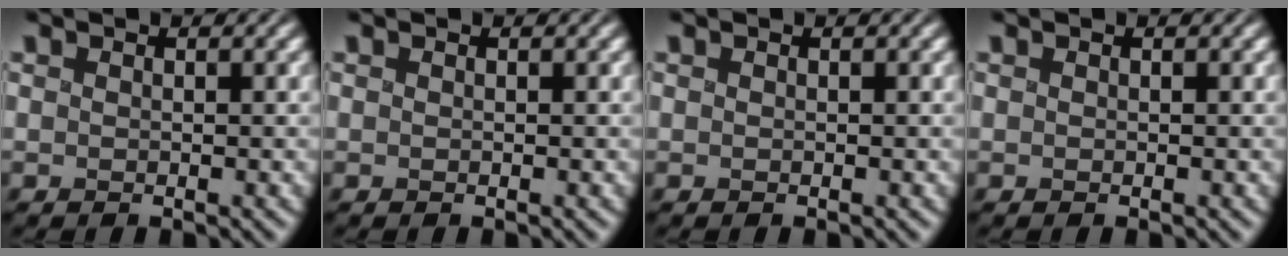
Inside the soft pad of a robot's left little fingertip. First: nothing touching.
{"total": 0.0}
{"total": 0.0}
{"total": 0.0}